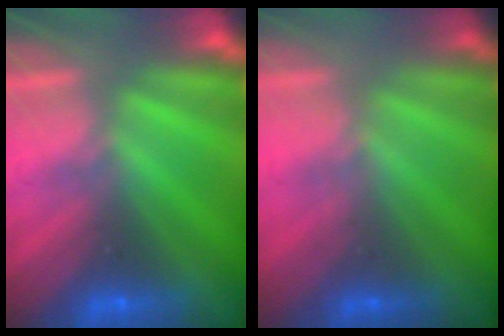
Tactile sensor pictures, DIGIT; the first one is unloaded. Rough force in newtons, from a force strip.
{"total": 1.5}